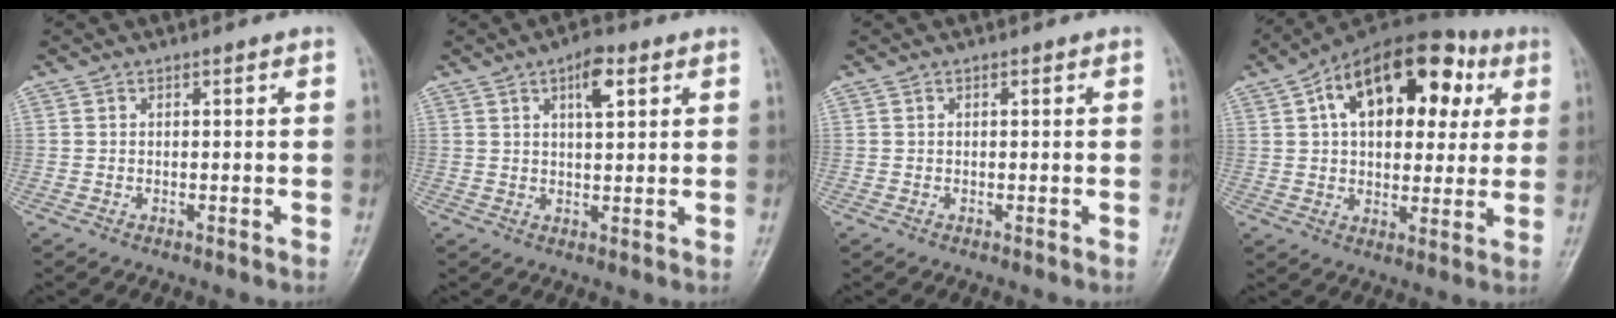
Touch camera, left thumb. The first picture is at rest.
{"total": 5.6, "force": [2.5, 2.2, 4.5], "torque": [-0.064, -0.006, 0.038]}
{"total": 0.0}
{"total": 21.1, "force": [6.6, 12.1, 16.0], "torque": [-0.201, 0.015, 0.091]}